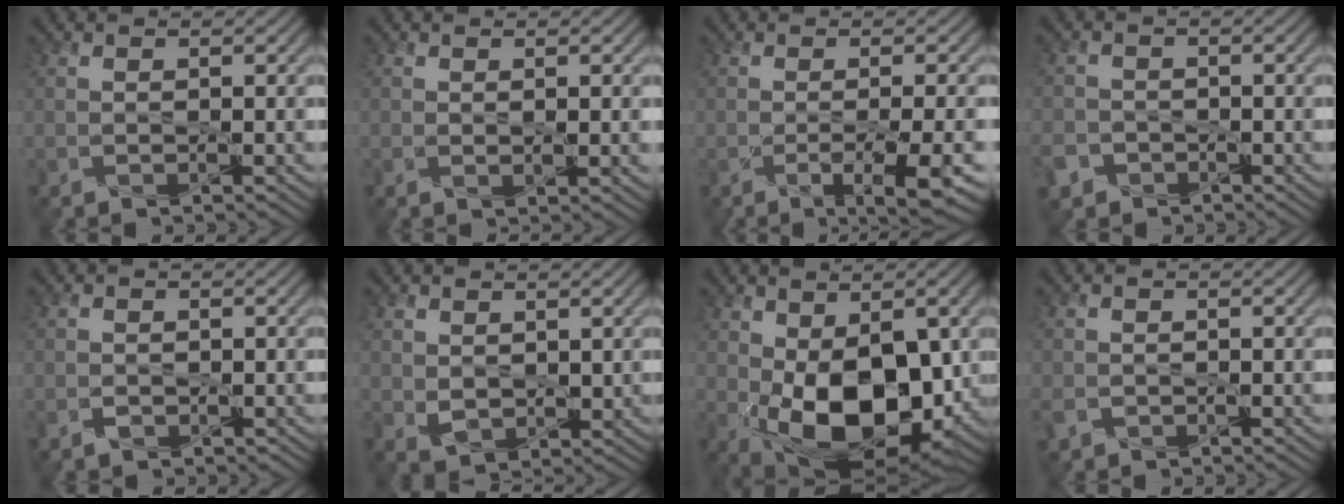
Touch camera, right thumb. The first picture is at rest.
{"total": 1.9, "force": [0.1, 0.7, 1.7], "torque": [-0.030, -0.005, 0.005]}
{"total": 5.5, "force": [-2.0, 1.1, 5.0], "torque": [-0.077, -0.006, -0.027]}
{"total": 3.5, "force": [-2.1, 2.5, 1.0], "torque": [-0.032, -0.009, -0.049]}
{"total": 1.5, "force": [-0.6, 1.2, 0.6], "torque": [-0.014, -0.007, -0.014]}
{"total": 2.5, "force": [1.2, 1.8, 1.2], "torque": [-0.033, -0.007, 0.026]}
{"total": 14.4, "force": [-1.9, 8.3, 11.5], "torque": [-0.203, -0.036, -0.017]}
{"total": 2.2, "force": [-1.1, 1.7, 0.8], "torque": [-0.028, -0.013, -0.027]}